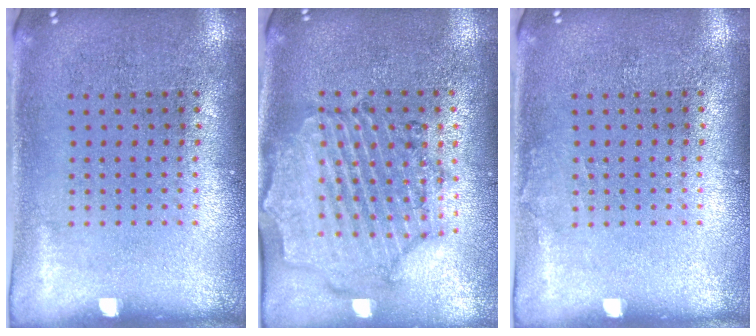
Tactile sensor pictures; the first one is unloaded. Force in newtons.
{"total": 1.6, "press": 1.6, "slide": 0.3}
{"total": 0.5, "press": 0.5, "slide": 0.1}